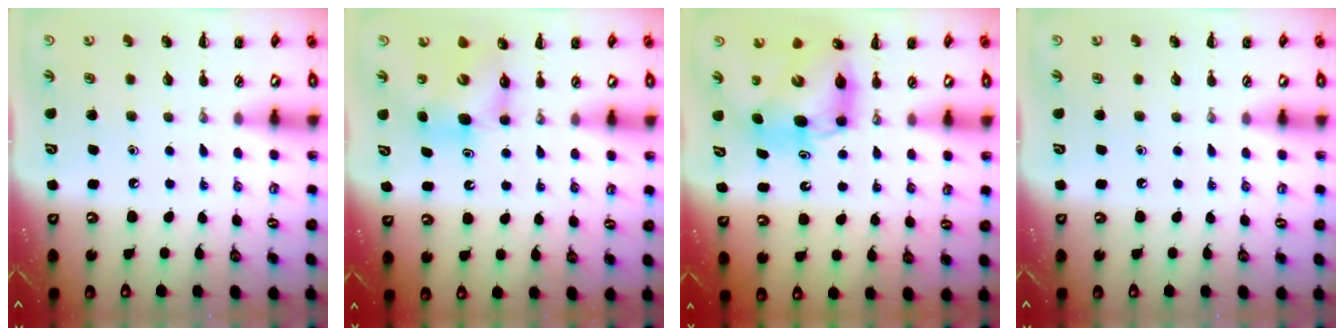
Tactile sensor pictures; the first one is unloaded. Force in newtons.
{"total": 6.9, "press": 6.9, "slide": 0.4}
{"total": 8.9, "press": 8.6, "slide": 2.4}
{"total": 0.0}